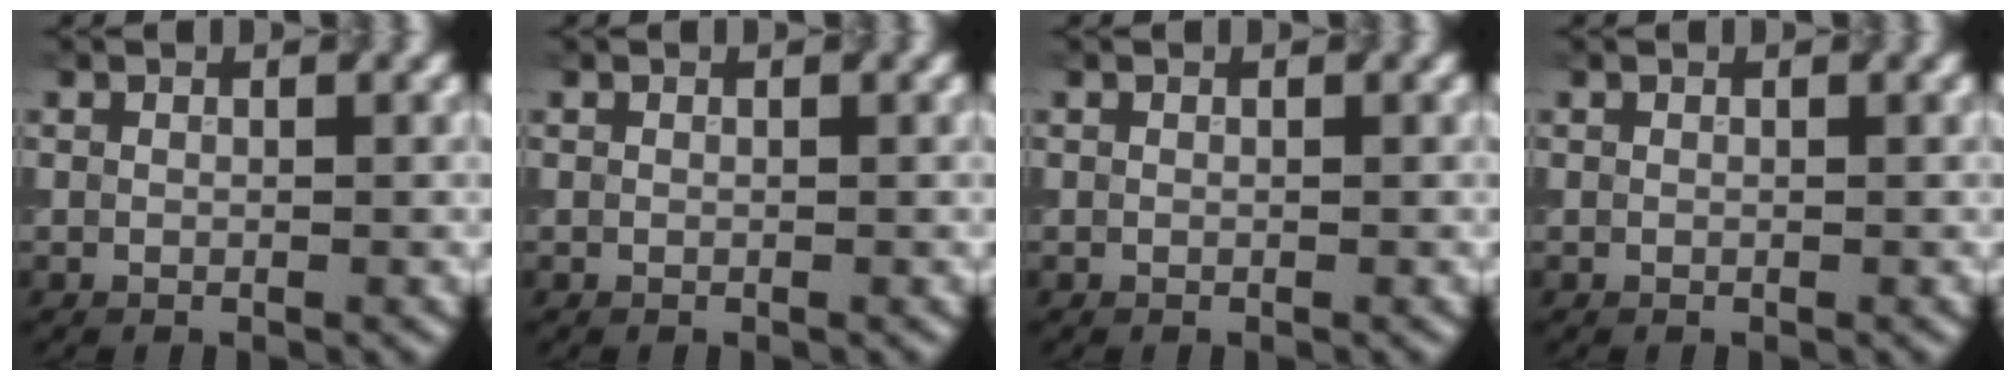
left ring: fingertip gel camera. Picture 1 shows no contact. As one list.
[{"total": 0.0}, {"total": 0.0}, {"total": 0.0}]